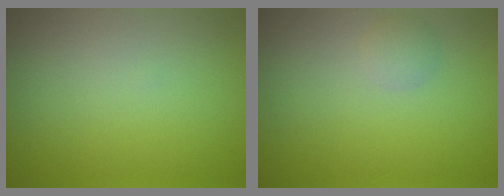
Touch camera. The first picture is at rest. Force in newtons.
{"total": 1.2, "press": 1.2, "slide": 0.1}